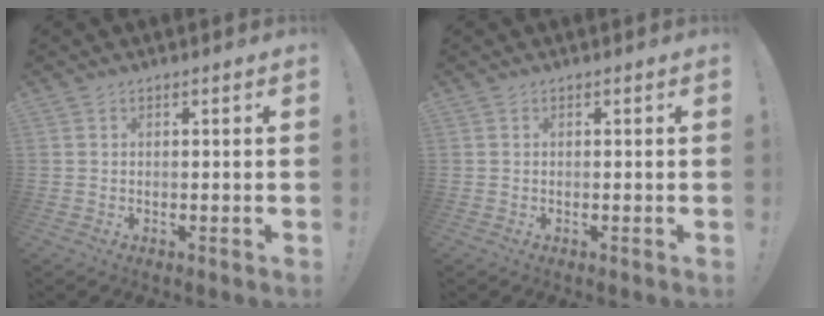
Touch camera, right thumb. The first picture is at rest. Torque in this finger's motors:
{"motor_torque": [-0.04, 0.20, 0.22, -0.05, -0.06]}